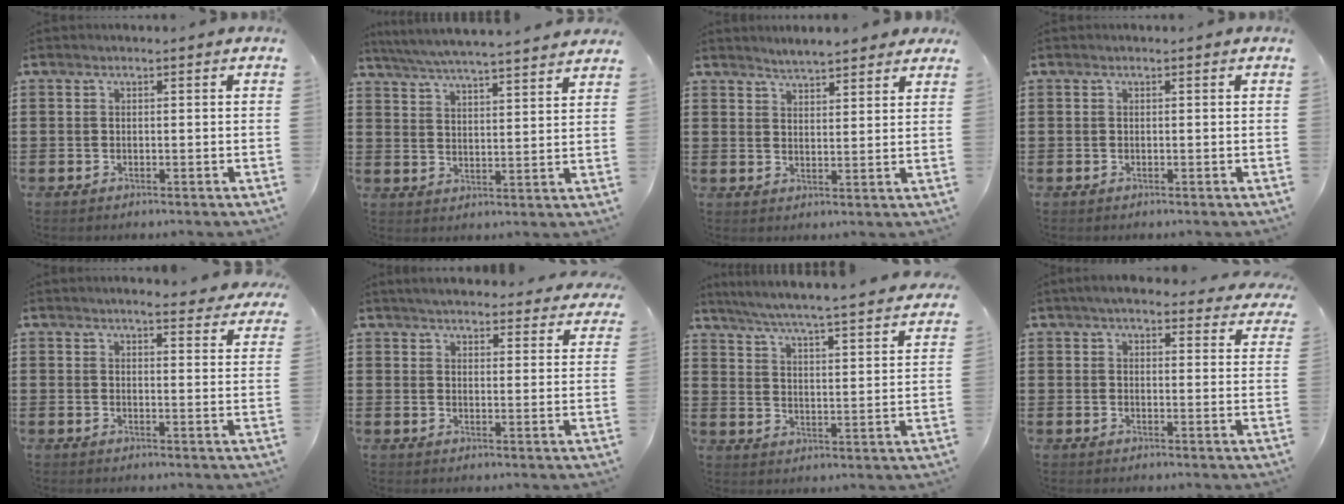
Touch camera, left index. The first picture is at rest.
{"total": 5.3, "force": [5.1, -0.6, 1.5], "torque": [-0.050, -0.034, 0.086]}
{"total": 3.3, "force": [3.2, 0.2, 0.3], "torque": [-0.015, -0.008, 0.060]}
{"total": 0.0}
{"total": 4.1, "force": [3.7, -0.2, 1.5], "torque": [-0.033, -0.015, 0.065]}
{"total": 4.3, "force": [4.2, 0.1, 0.8], "torque": [-0.032, -0.019, 0.076]}
{"total": 5.3, "force": [4.9, -1.0, 1.9], "torque": [-0.060, -0.045, 0.075]}
{"total": 4.9, "force": [4.4, 0.8, 2.1], "torque": [-0.046, -0.011, 0.078]}